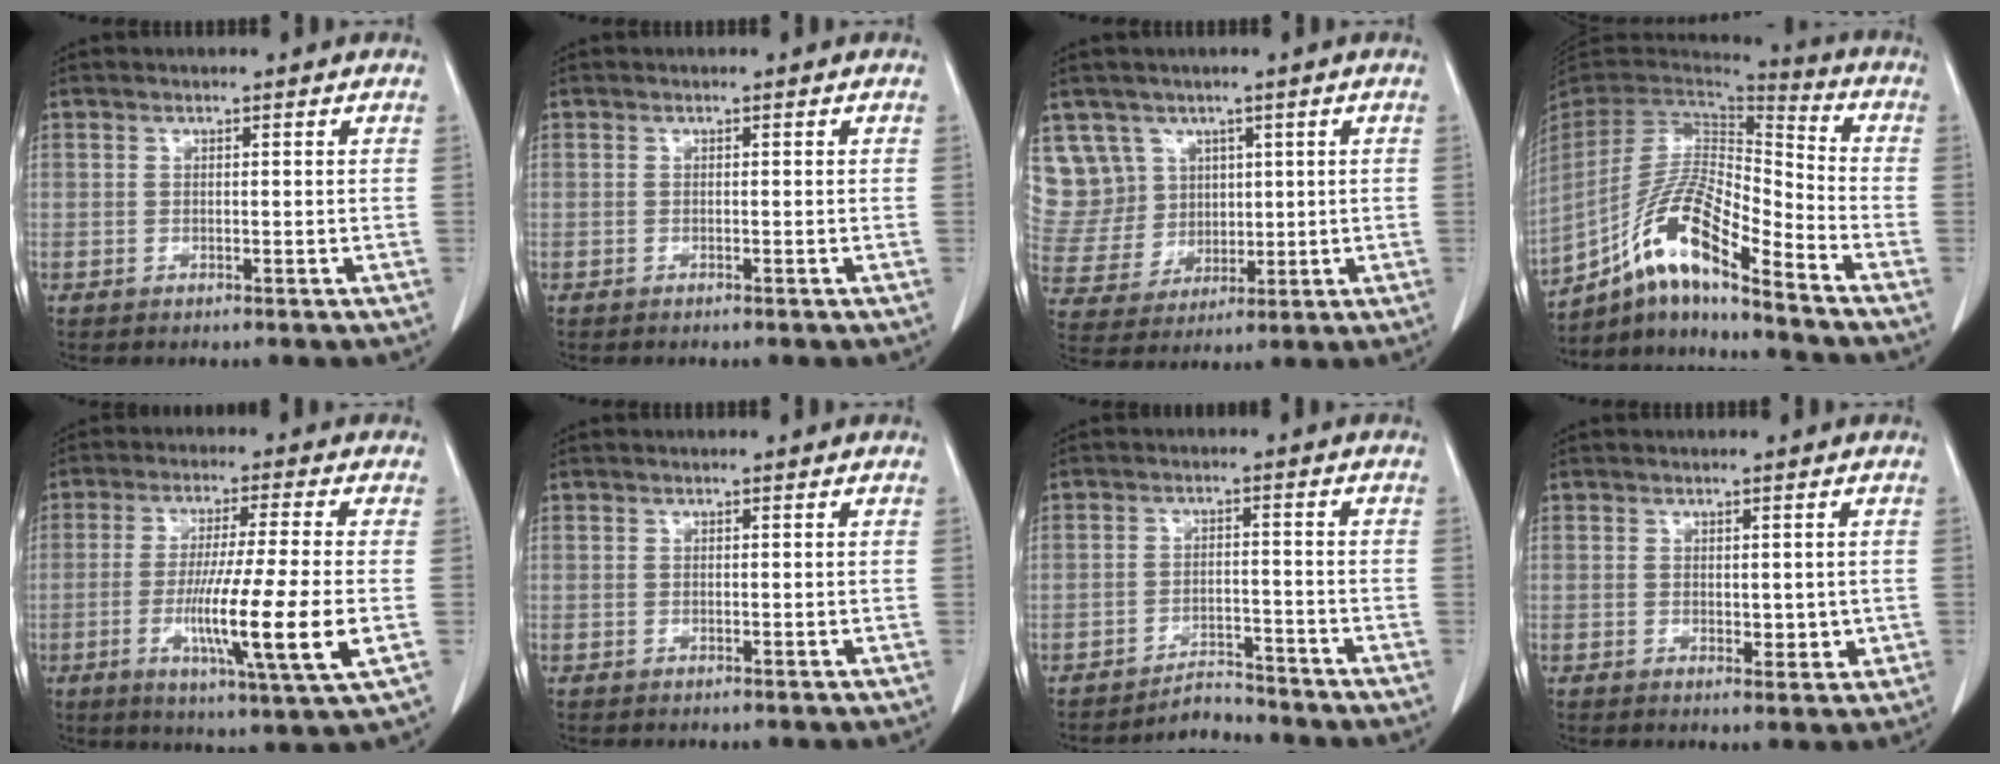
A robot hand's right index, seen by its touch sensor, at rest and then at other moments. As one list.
[{"total": 0.0}, {"total": 10.0, "force": [5.1, 8.6, 0.8], "torque": [-0.034, 0.040, 0.119]}, {"total": 16.0, "force": [-10.1, 2.5, 12.1], "torque": [-0.240, 0.001, -0.185]}, {"total": 14.1, "force": [-3.0, -0.9, 13.8], "torque": [-0.247, -0.031, -0.056]}, {"total": 0.0}, {"total": 3.7, "force": [-3.7, 0.5, -0.5], "torque": [0.007, -0.003, -0.058]}, {"total": 2.5, "force": [0.1, 1.6, 1.9], "torque": [-0.019, -0.006, 0.006]}]